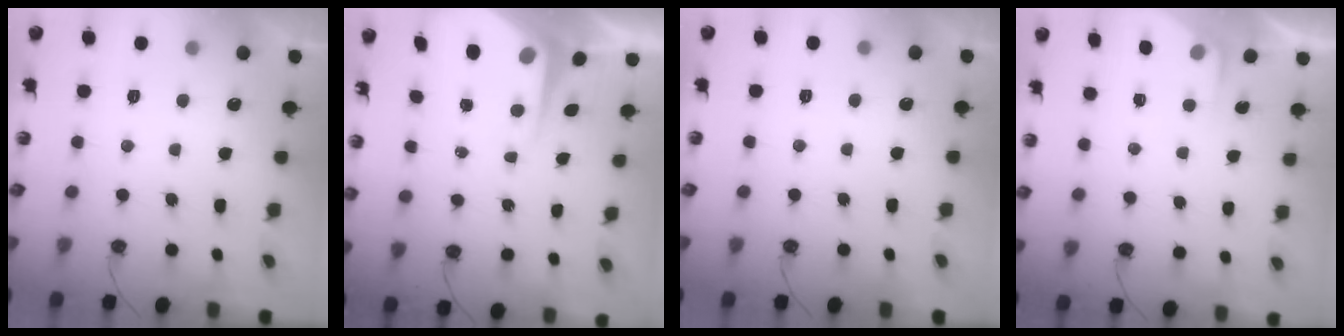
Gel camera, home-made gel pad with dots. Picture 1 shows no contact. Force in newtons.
{"total": 7.2, "press": 7.2, "slide": 0.6}
{"total": 0.0}
{"total": 2.4, "press": 2.4, "slide": 0.4}